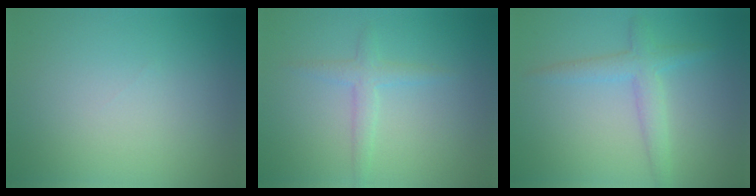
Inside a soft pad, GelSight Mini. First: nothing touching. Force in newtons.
{"total": 1.9, "press": 1.9, "slide": 0.2}
{"total": 2.7, "press": 2.7, "slide": 0.2}